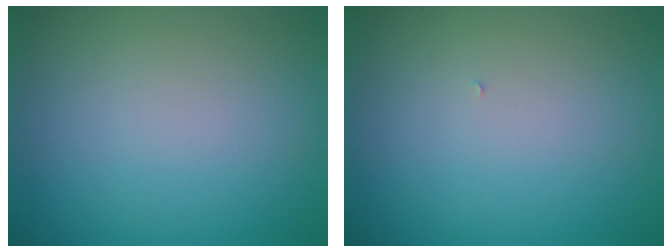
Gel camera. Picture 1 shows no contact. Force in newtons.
{"total": 0.0}